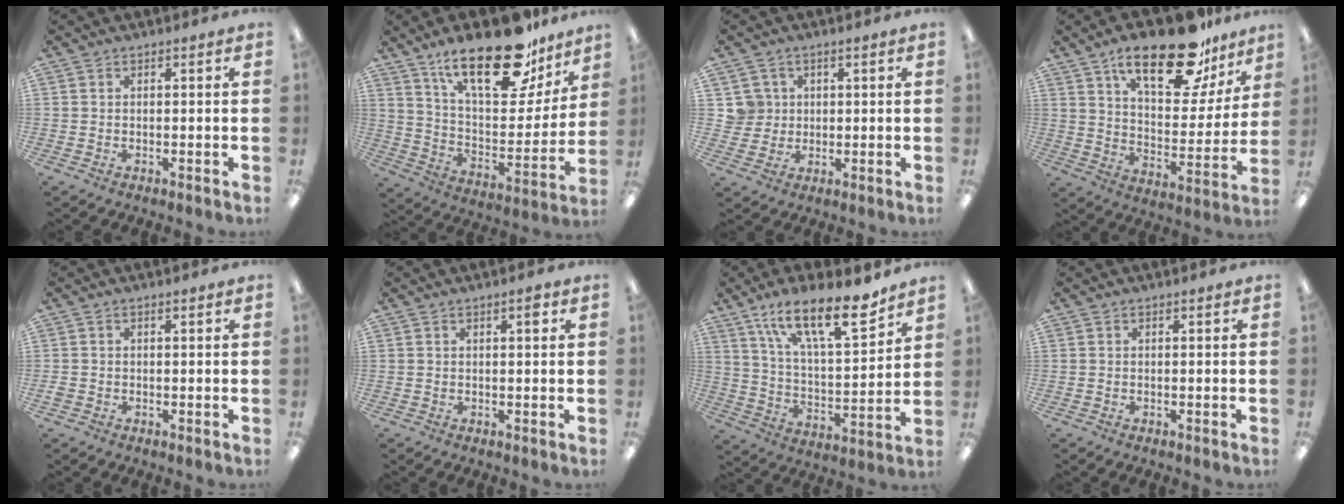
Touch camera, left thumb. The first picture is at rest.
{"total": 25.3, "force": [16.9, 10.4, 15.8], "torque": [-0.237, -0.104, 0.285]}
{"total": 5.2, "force": [1.7, 4.9, 0.1], "torque": [-0.007, 0.004, 0.030]}
{"total": 22.6, "force": [15.1, 9.1, 14.2], "torque": [-0.212, -0.085, 0.250]}
{"total": 1.2, "force": [-0.3, 1.0, 0.6], "torque": [-0.010, 0.004, -0.007]}
{"total": 1.9, "force": [0.9, 0.5, 1.6], "torque": [-0.017, -0.002, 0.011]}
{"total": 18.8, "force": [13.3, 6.1, 11.7], "torque": [-0.190, -0.074, 0.222]}
{"total": 0.0}